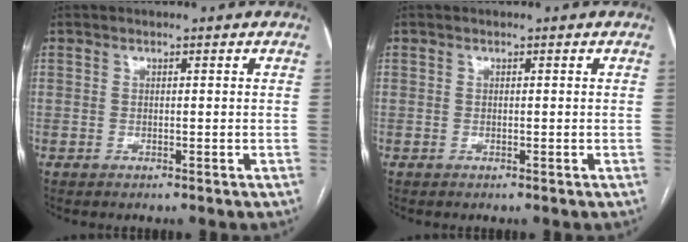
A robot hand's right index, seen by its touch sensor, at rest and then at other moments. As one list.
[{"total": 0.0}]